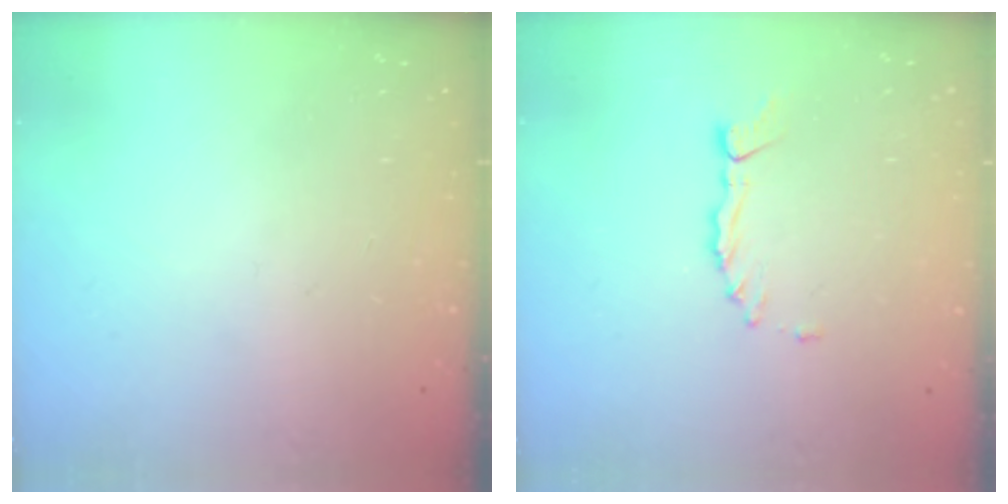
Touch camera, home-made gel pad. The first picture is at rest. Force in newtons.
{"total": 1.7, "press": 1.6, "slide": 0.2}